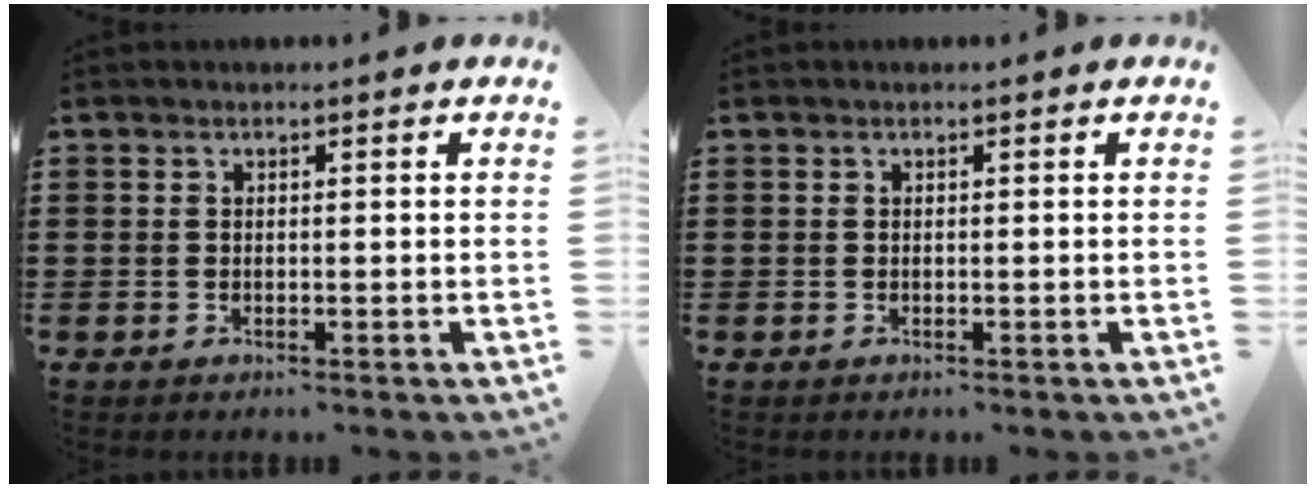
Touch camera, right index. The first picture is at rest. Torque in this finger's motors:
{"motor_torque": [0.04, 0.04, 0.00, 0.00]}